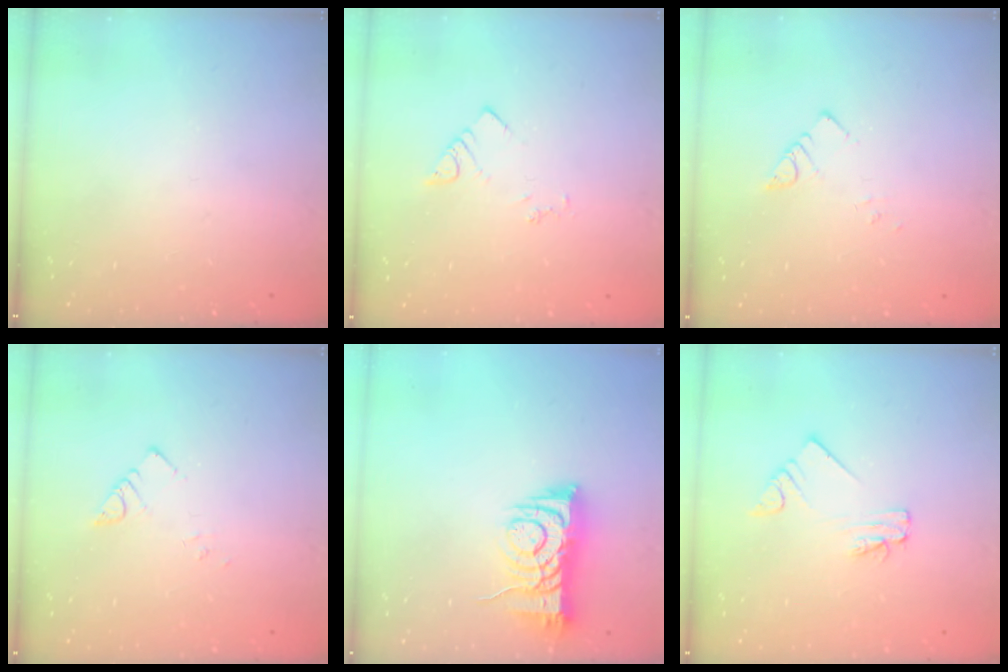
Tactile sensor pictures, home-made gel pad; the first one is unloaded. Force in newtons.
{"total": 3.2, "press": 3.1, "slide": 0.5}
{"total": 2.5, "press": 2.5, "slide": 0.3}
{"total": 2.5, "press": 2.5, "slide": 0.3}
{"total": 8.0, "press": 7.9, "slide": 1.3}
{"total": 2.0, "press": 2.0, "slide": 0.1}